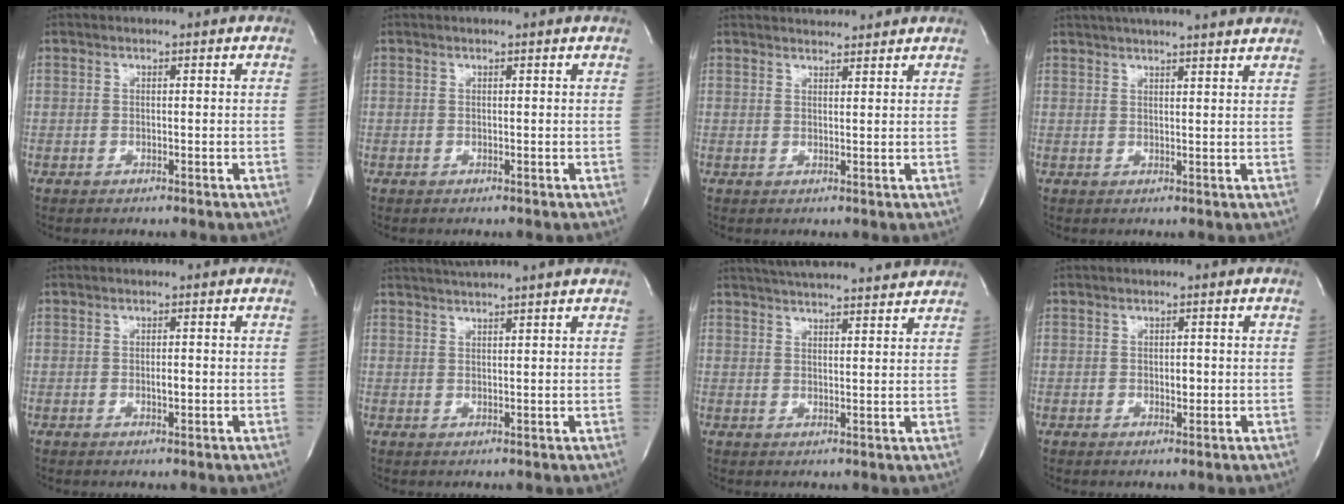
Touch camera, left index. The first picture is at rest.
{"total": 0.8, "force": [0.8, -0.1, 0.2], "torque": [-0.008, 0.000, 0.010]}
{"total": 5.4, "force": [5.3, 0.5, 1.0], "torque": [-0.019, 0.024, 0.071]}
{"total": 16.8, "force": [15.0, 1.2, 7.4], "torque": [-0.122, 0.036, 0.196]}
{"total": 1.3, "force": [-0.2, 0.4, 1.2], "torque": [-0.023, 0.000, -0.003]}
{"total": 7.3, "force": [6.5, -0.8, 3.3], "torque": [-0.056, 0.029, 0.089]}
{"total": 17.3, "force": [15.9, 2.2, 6.4], "torque": [-0.106, 0.036, 0.217]}
{"total": 1.3, "force": [-0.1, 0.8, 1.1], "torque": [-0.015, 0.001, 0.000]}